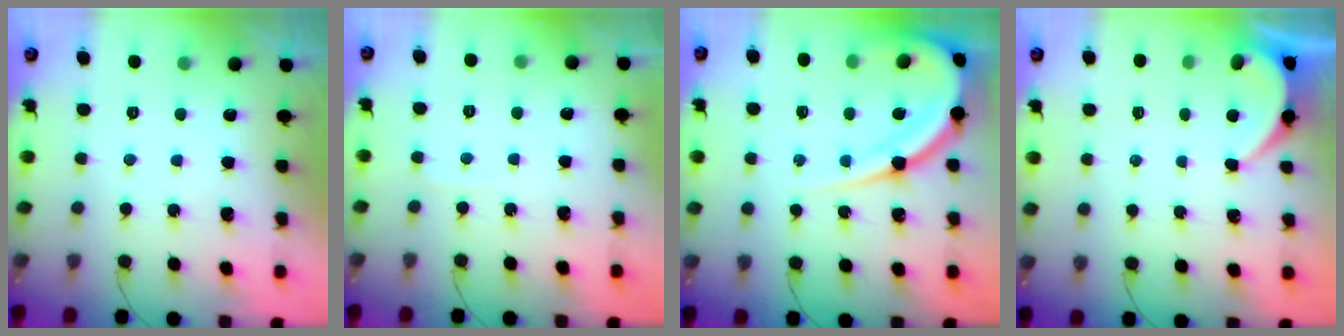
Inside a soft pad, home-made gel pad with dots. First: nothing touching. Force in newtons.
{"total": 2.0, "press": 2.0, "slide": 0.2}
{"total": 16.0, "press": 16.0, "slide": 1.6}
{"total": 3.4, "press": 3.4, "slide": 0.3}